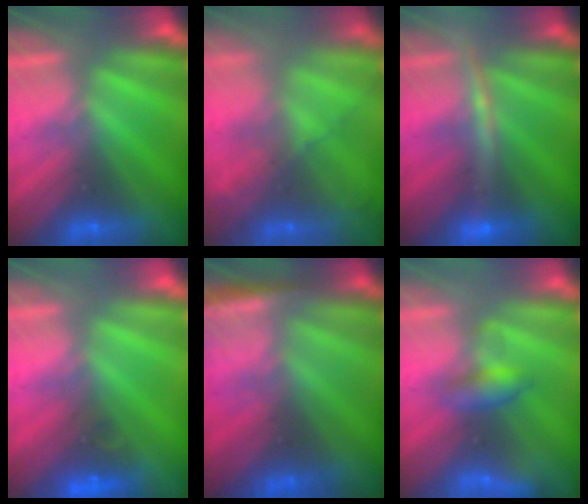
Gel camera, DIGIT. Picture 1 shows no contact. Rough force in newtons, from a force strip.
{"total": 7.4}
{"total": 2.5}
{"total": 4.5}
{"total": 13.7}
{"total": 2.0}